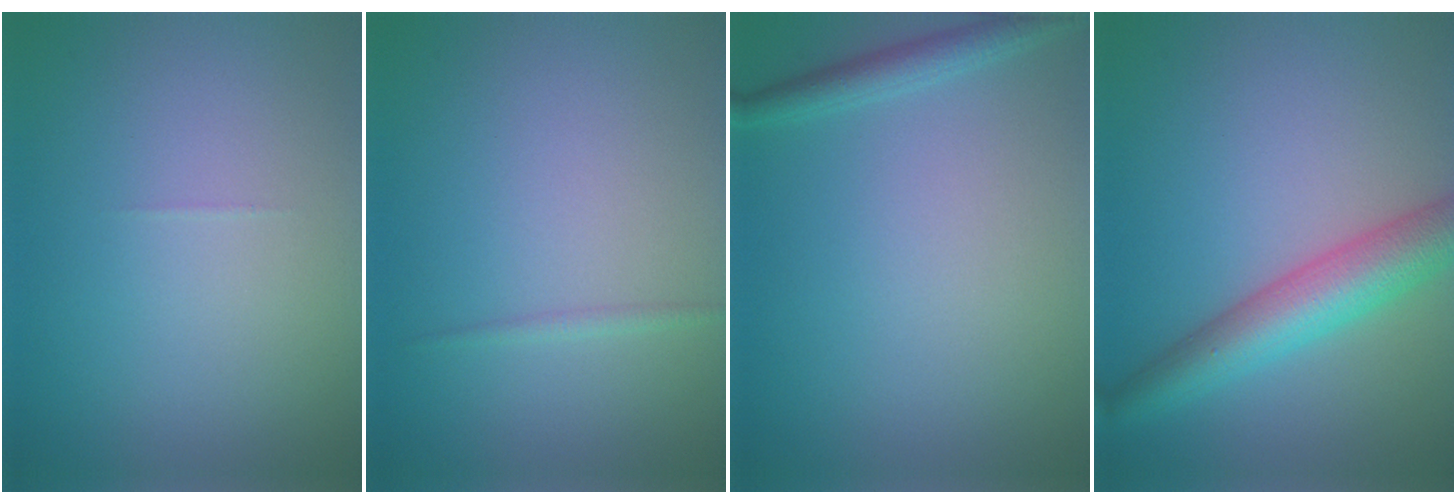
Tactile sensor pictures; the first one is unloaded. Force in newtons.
{"total": 0.7, "press": 0.7, "slide": 0.1}
{"total": 1.8, "press": 1.8, "slide": 0.1}
{"total": 6.0, "press": 6.0, "slide": 0.2}